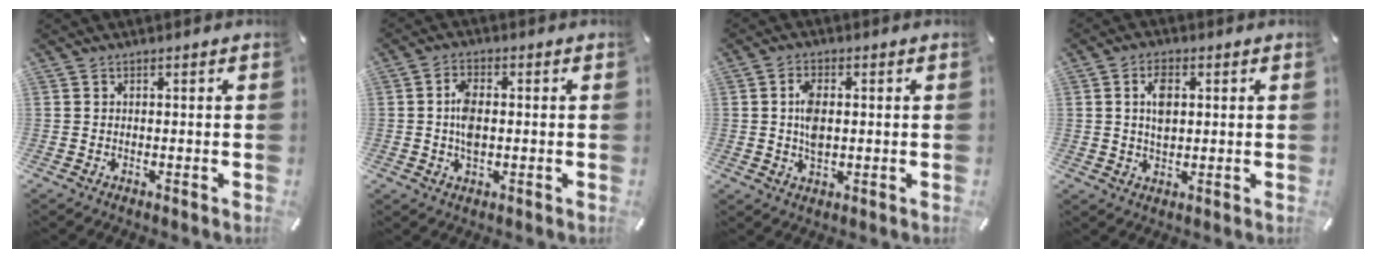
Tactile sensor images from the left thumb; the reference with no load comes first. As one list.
[{"total": 5.5, "force": [-0.1, 3.1, 4.6], "torque": [-0.101, 0.003, -0.005]}, {"total": 5.6, "force": [0.4, 3.2, 4.5], "torque": [-0.098, -0.001, 0.001]}, {"total": 5.3, "force": [1.3, 3.4, 3.9], "torque": [-0.067, 0.003, 0.018]}]